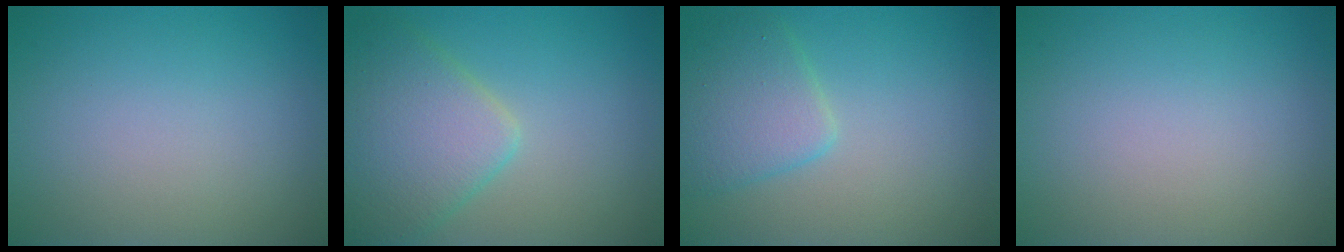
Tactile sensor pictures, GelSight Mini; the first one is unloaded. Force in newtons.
{"total": 5.7, "press": 5.7, "slide": 0.3}
{"total": 3.7, "press": 3.7, "slide": 0.1}
{"total": 0.0}